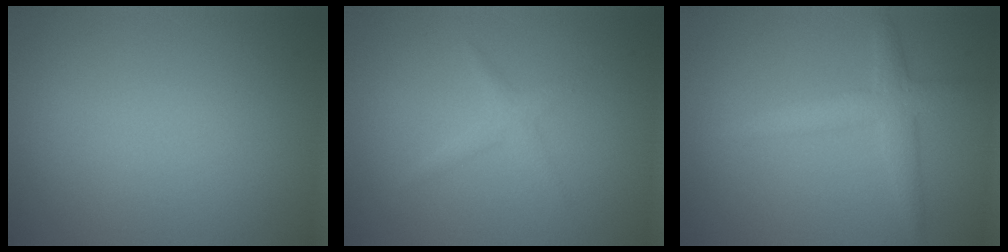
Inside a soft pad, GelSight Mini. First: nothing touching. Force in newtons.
{"total": 1.3, "press": 1.3, "slide": 0.0}
{"total": 3.0, "press": 3.0, "slide": 0.1}